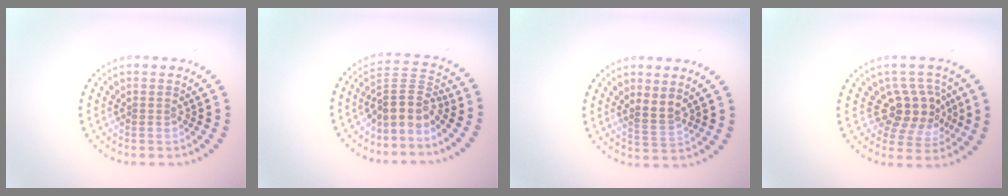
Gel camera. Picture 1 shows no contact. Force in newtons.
{"total": 3.5, "press": 2.6, "slide": 2.3}
{"total": 1.8, "press": 1.5, "slide": 0.9}
{"total": 4.2, "press": 3.7, "slide": 2.0}